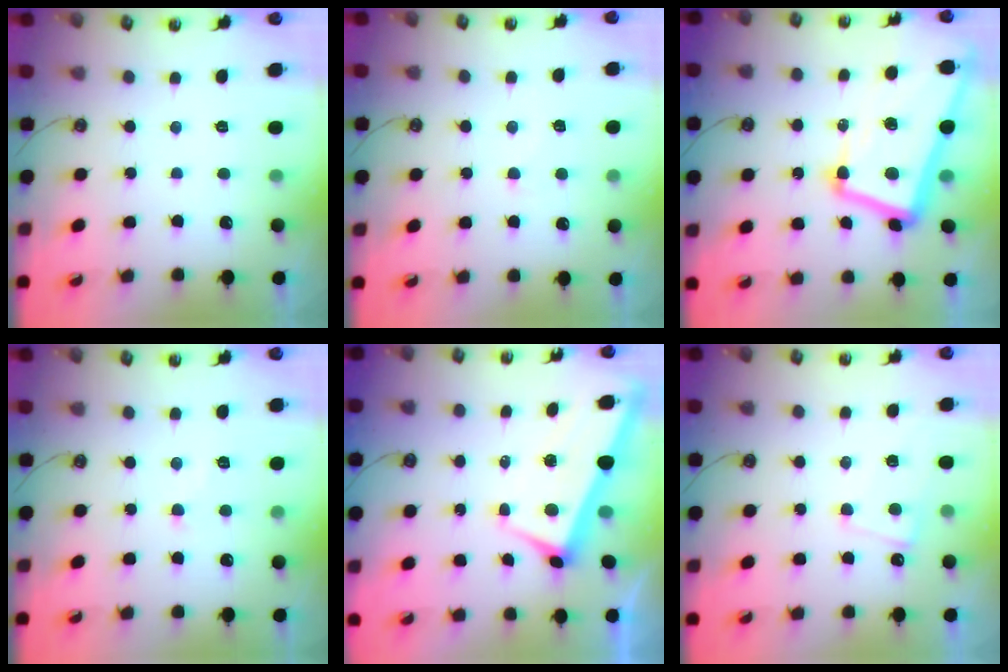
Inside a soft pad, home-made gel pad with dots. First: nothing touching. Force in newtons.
{"total": 2.9, "press": 2.7, "slide": 0.9}
{"total": 13.4, "press": 13.2, "slide": 2.2}
{"total": 2.2, "press": 2.1, "slide": 0.6}
{"total": 1.6, "press": 1.2, "slide": 1.0}
{"total": 1.1, "press": 0.9, "slide": 0.5}